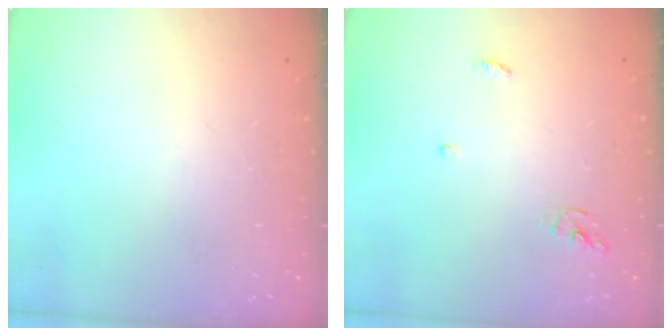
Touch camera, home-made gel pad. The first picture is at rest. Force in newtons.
{"total": 3.8, "press": 3.8, "slide": 0.4}